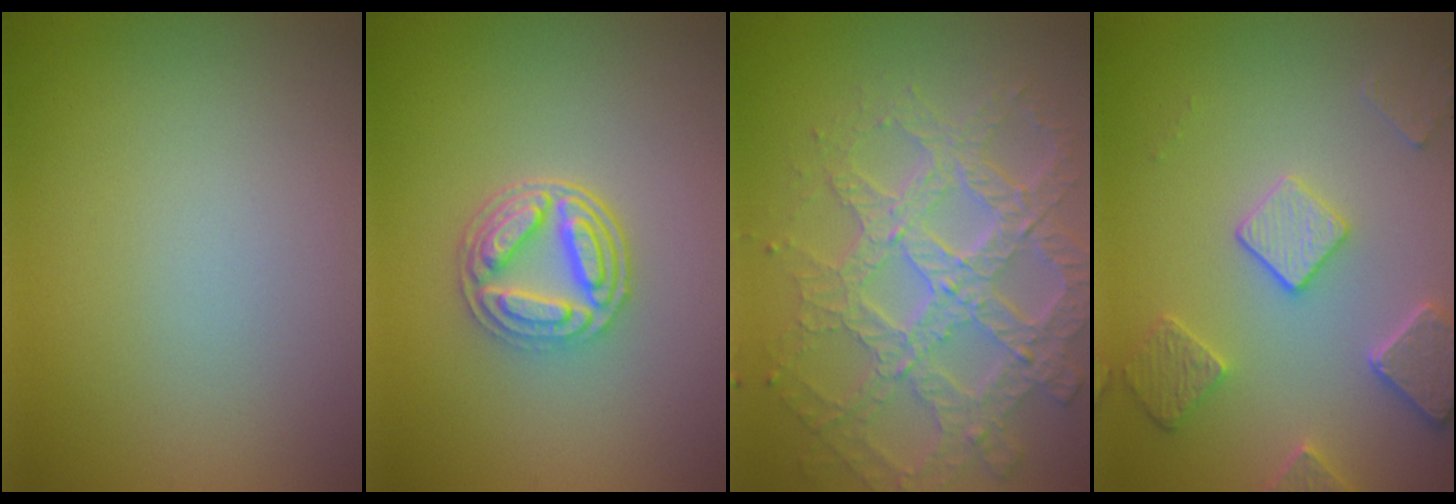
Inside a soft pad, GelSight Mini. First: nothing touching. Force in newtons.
{"total": 4.5, "press": 3.7, "slide": 2.6}
{"total": 7.8, "press": 5.8, "slide": 5.3}
{"total": 4.5, "press": 3.8, "slide": 2.5}